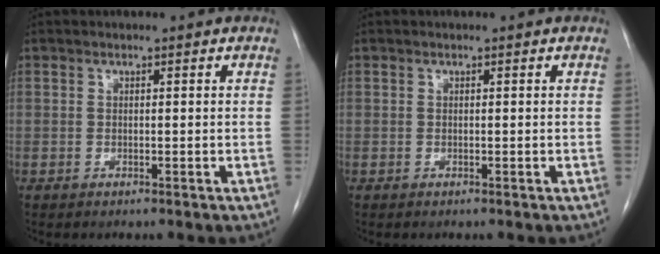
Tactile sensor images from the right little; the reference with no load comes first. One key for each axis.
{"total": 0.0}